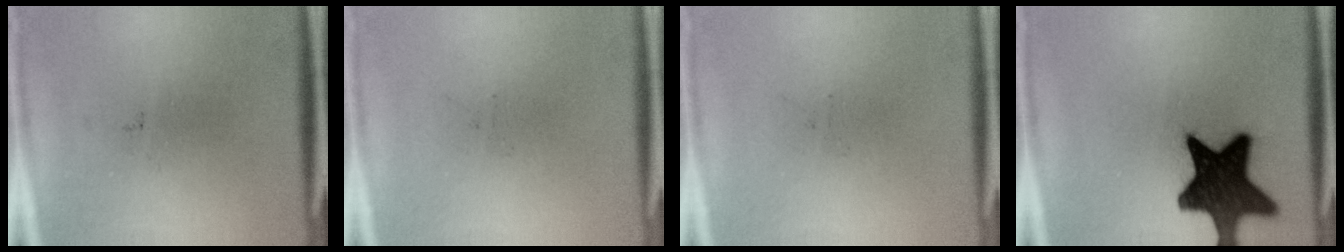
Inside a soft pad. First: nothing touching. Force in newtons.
{"total": 0.0}
{"total": 0.0}
{"total": 15.9}